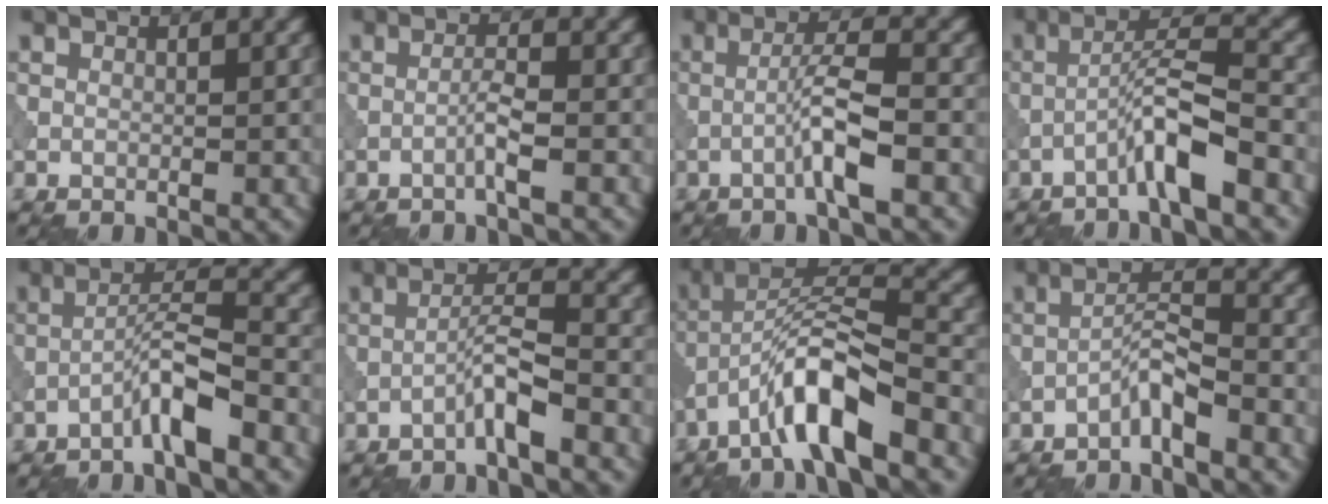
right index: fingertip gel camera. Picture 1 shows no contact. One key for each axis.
{"total": 1.8, "fx": -0.8, "fy": -0.1, "fz": 1.6, "tx": -0.032, "ty": 0.009, "tz": -0.021}
{"total": 4.0, "fx": -1.3, "fy": 0.2, "fz": 3.7, "tx": -0.068, "ty": 0.015, "tz": -0.034}
{"total": 4.6, "fx": -2.6, "fy": 0.3, "fz": 3.8, "tx": -0.068, "ty": 0.021, "tz": -0.057}
{"total": 3.9, "fx": -2.5, "fy": 0.2, "fz": 3.0, "tx": -0.056, "ty": 0.020, "tz": -0.054}
{"total": 2.9, "fx": -1.7, "fy": 0.0, "fz": 2.3, "tx": -0.044, "ty": 0.018, "tz": -0.039}
{"total": 7.7, "fx": -4.3, "fy": 1.8, "fz": 6.2, "tx": -0.111, "ty": 0.016, "tz": -0.085}
{"total": 2.9, "fx": -2.1, "fy": 0.3, "fz": 1.9, "tx": -0.037, "ty": 0.016, "tz": -0.044}